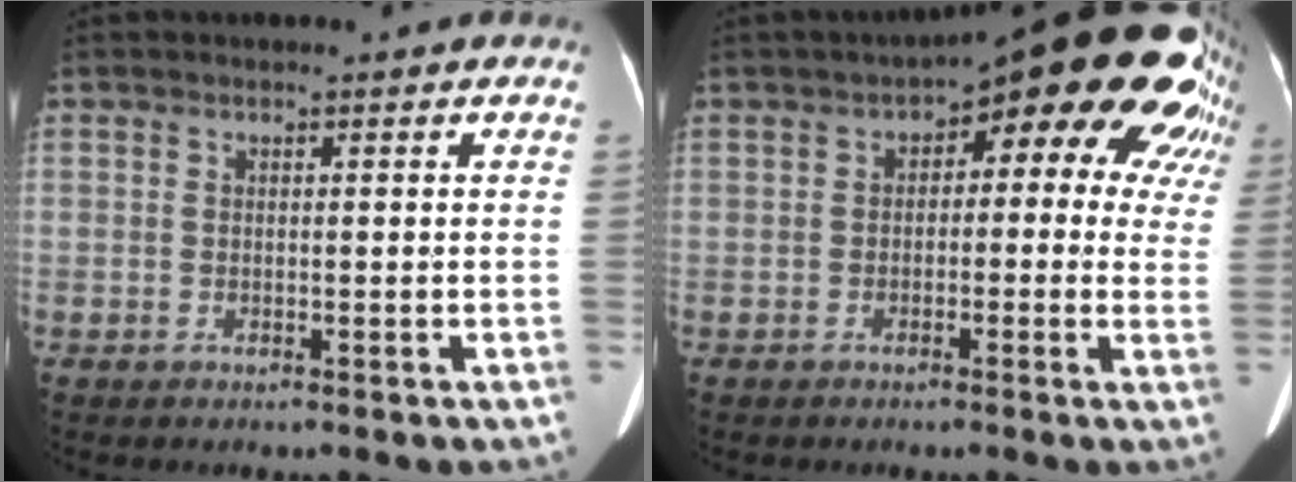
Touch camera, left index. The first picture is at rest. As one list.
[{"total": 15.3, "force": [6.8, 6.3, 12.2], "torque": [-0.140, 0.049, 0.071]}]